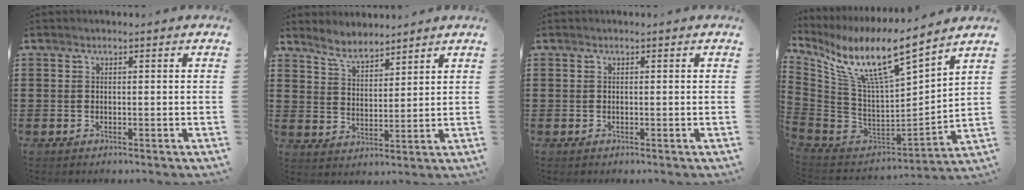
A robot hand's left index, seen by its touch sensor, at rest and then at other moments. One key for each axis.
{"total": 5.0, "fx": 4.6, "fy": 1.1, "fz": 1.4, "tx": -0.046, "ty": -0.013, "tz": 0.085}
{"total": 0.0}
{"total": 11.8, "fx": 8.0, "fy": 1.6, "fz": 8.5, "tx": -0.192, "ty": -0.057, "tz": 0.133}